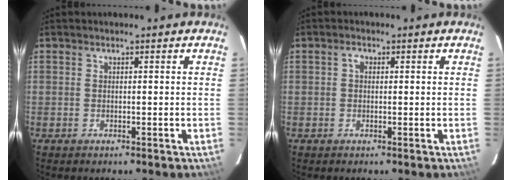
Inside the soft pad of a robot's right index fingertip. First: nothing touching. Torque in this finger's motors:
{"motor_torque": [0.11, -0.04, 0.03, 0.02]}